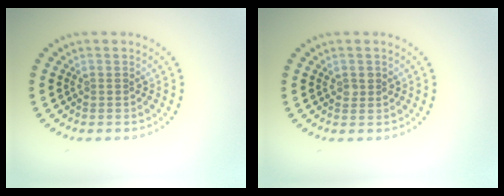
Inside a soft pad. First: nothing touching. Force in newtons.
{"total": 1.0, "press": 1.0, "slide": 0.0}